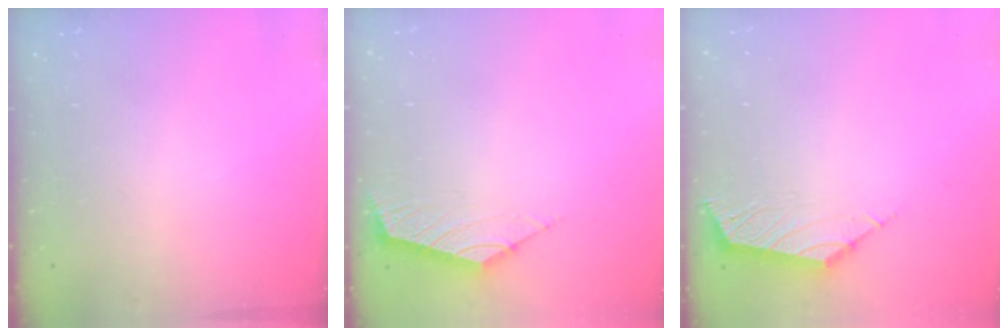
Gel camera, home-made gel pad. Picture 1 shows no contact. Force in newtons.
{"total": 2.6, "press": 2.5, "slide": 0.6}
{"total": 3.0, "press": 2.9, "slide": 0.6}